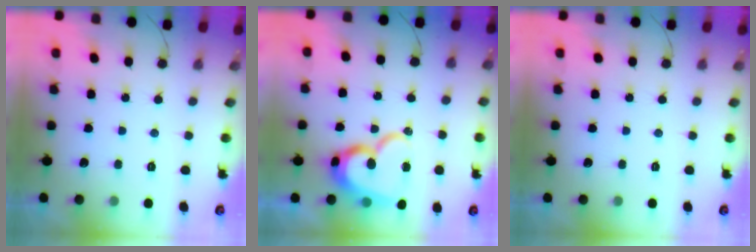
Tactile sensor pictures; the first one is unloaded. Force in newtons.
{"total": 16.1, "press": 16.0, "slide": 1.6}
{"total": 0.0}